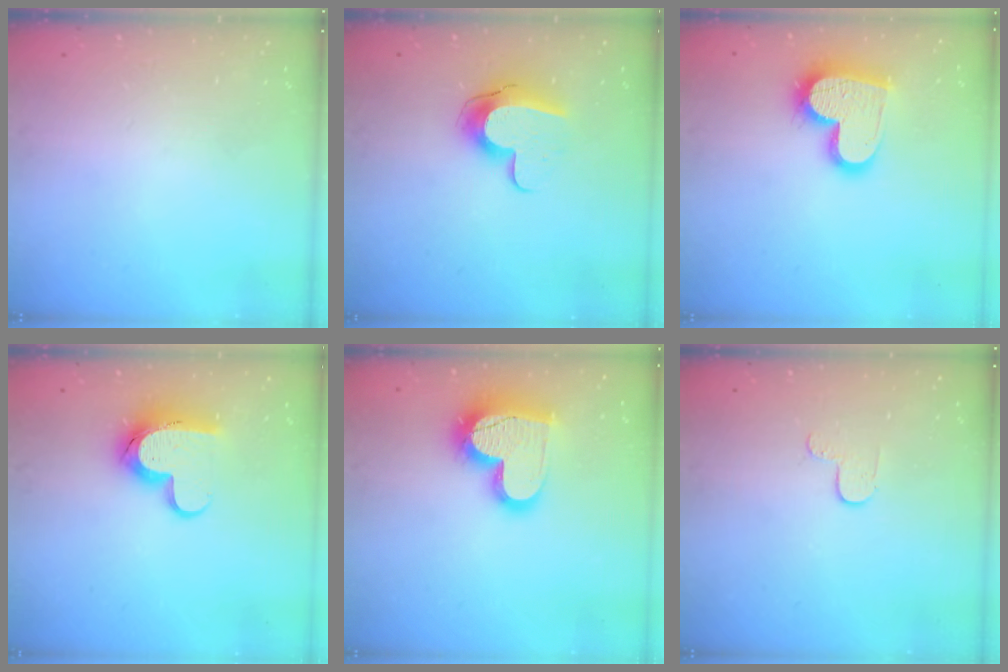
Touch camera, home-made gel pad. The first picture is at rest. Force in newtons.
{"total": 11.2, "press": 11.2, "slide": 1.1}
{"total": 16.4, "press": 16.3, "slide": 1.2}
{"total": 12.4, "press": 12.3, "slide": 1.0}
{"total": 18.5, "press": 18.4, "slide": 1.6}
{"total": 4.7, "press": 4.6, "slide": 0.4}